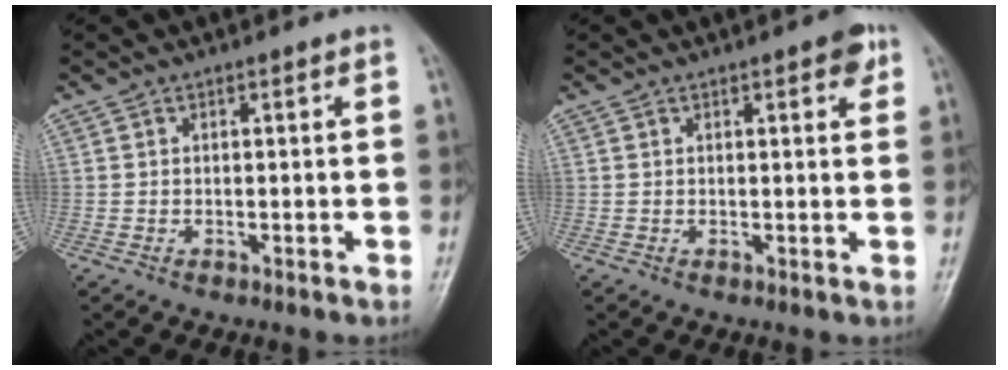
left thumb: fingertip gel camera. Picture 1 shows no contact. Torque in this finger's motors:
{"motor_torque": [0.38, 0.37, 0.20, -0.37, 0.00]}